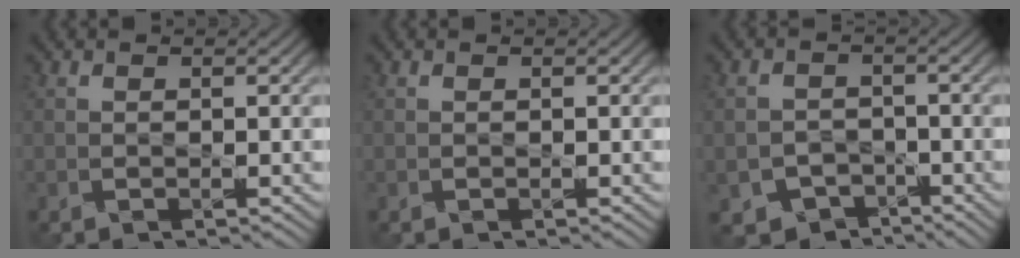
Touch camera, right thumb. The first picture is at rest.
{"total": 0.0}
{"total": 4.4, "force": [-2.6, 3.3, 1.2], "torque": [-0.026, -0.010, -0.044]}